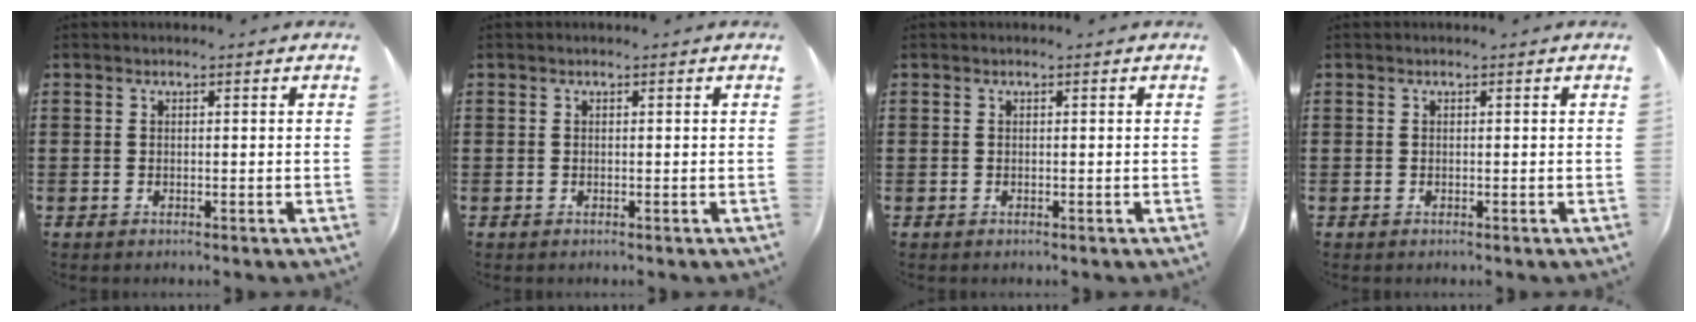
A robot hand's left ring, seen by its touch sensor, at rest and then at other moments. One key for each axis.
{"total": 0.0}
{"total": 0.0}
{"total": 0.0}